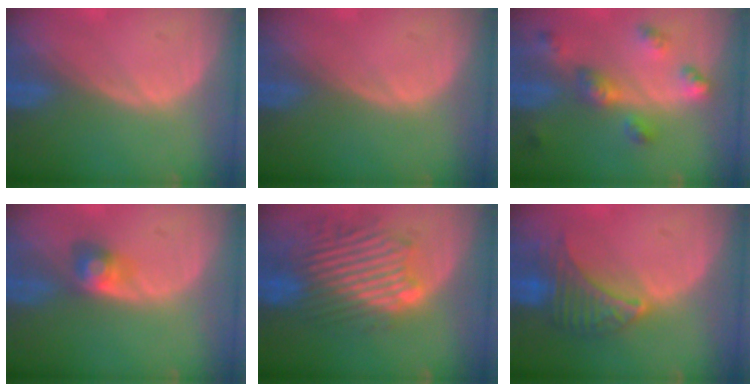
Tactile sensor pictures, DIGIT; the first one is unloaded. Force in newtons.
{"total": 0.0}
{"total": 6.5, "press": 5.9, "slide": 2.7}
{"total": 2.9, "press": 2.9, "slide": 0.0}
{"total": 10.7, "press": 10.1, "slide": 3.7}
{"total": 6.6, "press": 6.5, "slide": 0.6}